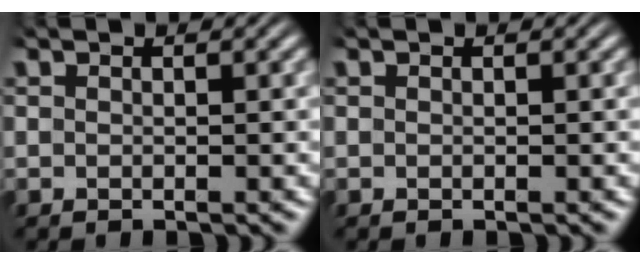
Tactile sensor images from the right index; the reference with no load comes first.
{"total": 0.0}